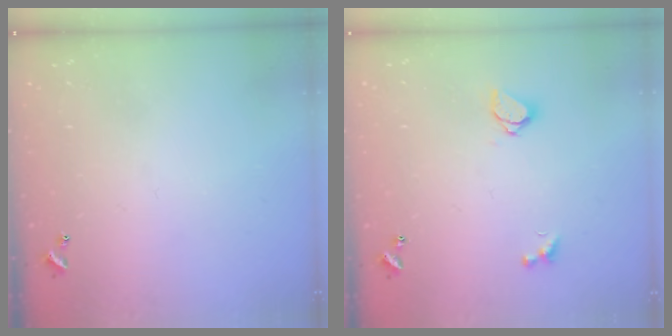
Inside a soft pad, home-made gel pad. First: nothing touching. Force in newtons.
{"total": 1.5, "press": 1.4, "slide": 0.4}